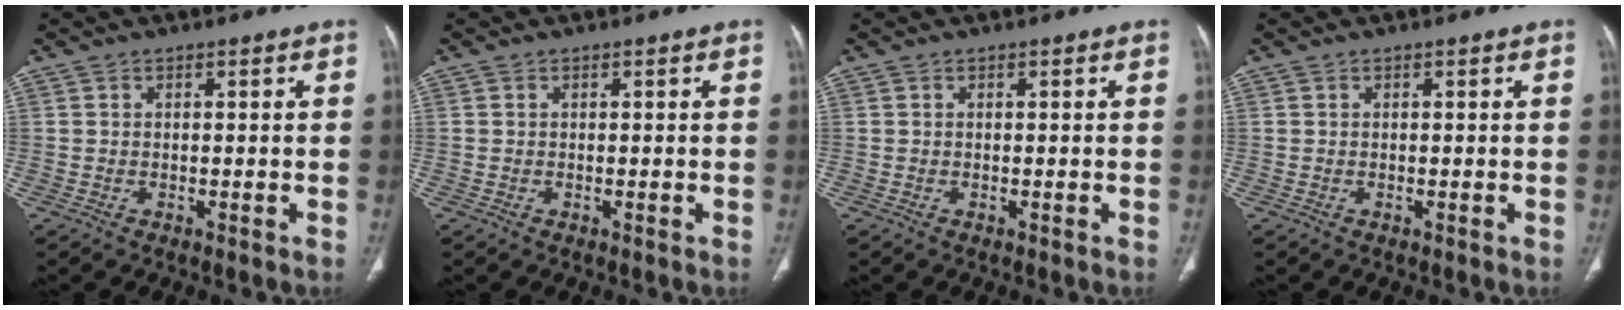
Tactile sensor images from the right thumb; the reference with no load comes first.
{"total": 0.0}
{"total": 0.0}
{"total": 0.0}